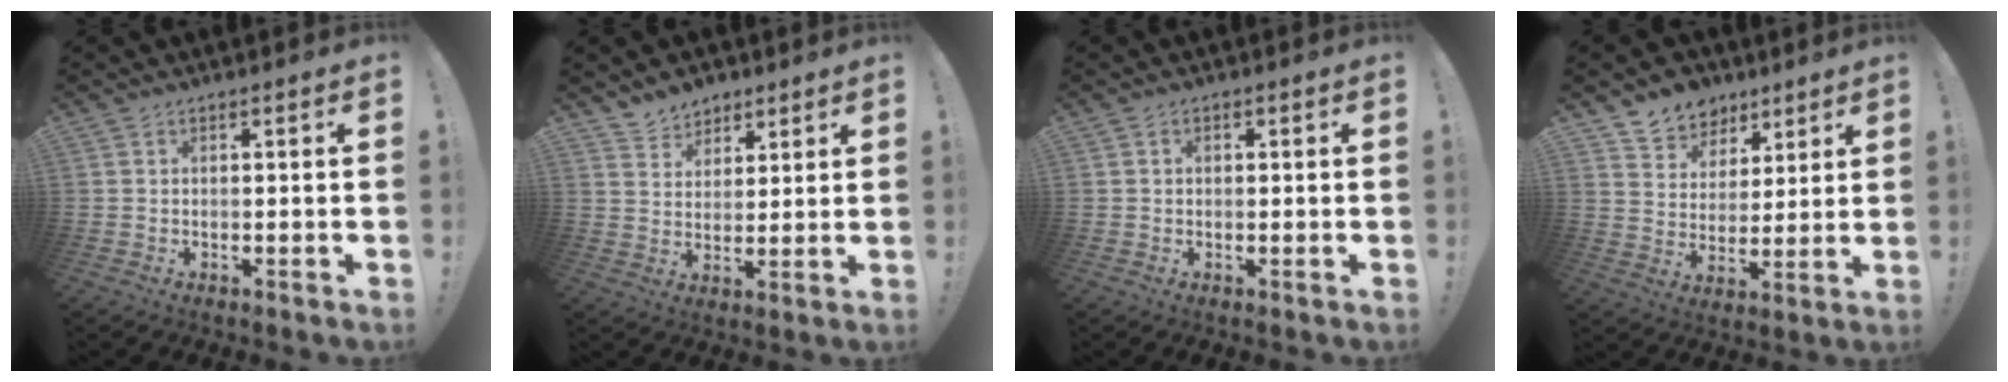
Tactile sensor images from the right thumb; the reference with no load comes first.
{"total": 6.8, "force": [5.2, 4.4, 0.2], "torque": [-0.002, -0.040, 0.102]}
{"total": 0.9, "force": [0.1, 0.8, 0.5], "torque": [-0.008, 0.004, 0.001]}
{"total": 8.5, "force": [5.7, 6.4, 0.8], "torque": [-0.011, -0.046, 0.114]}